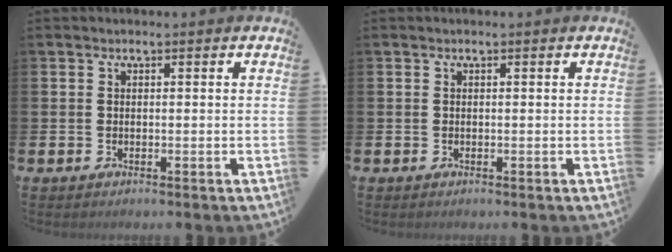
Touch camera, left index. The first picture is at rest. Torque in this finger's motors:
{"motor_torque": [0.00, 0.01, 0.00, 0.02]}